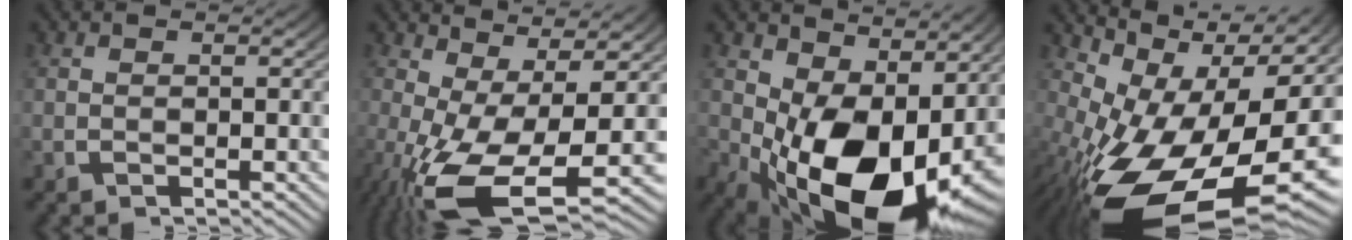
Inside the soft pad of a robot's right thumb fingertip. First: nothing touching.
{"total": 11.4, "force": [-1.9, 5.6, 9.7], "torque": [-0.200, -0.054, 0.001]}
{"total": 15.2, "force": [-2.7, 9.1, 11.9], "torque": [-0.213, -0.081, -0.003]}
{"total": 19.2, "force": [-1.4, 11.1, 15.6], "torque": [-0.279, -0.072, 0.019]}